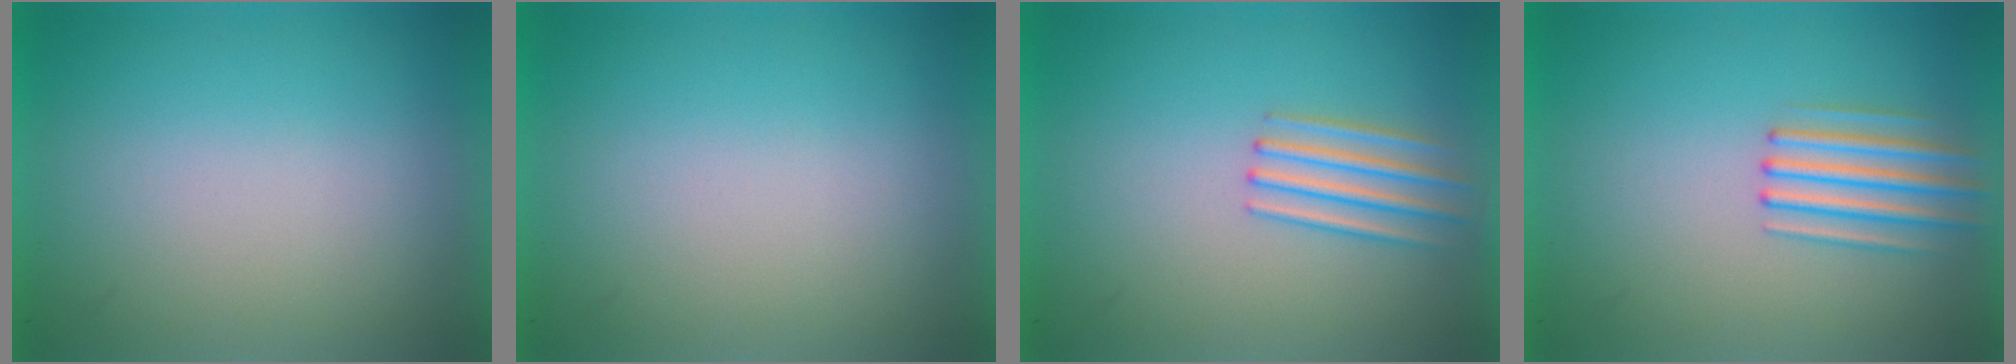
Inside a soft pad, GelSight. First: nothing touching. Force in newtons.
{"total": 0.0}
{"total": 2.1}
{"total": 2.6}